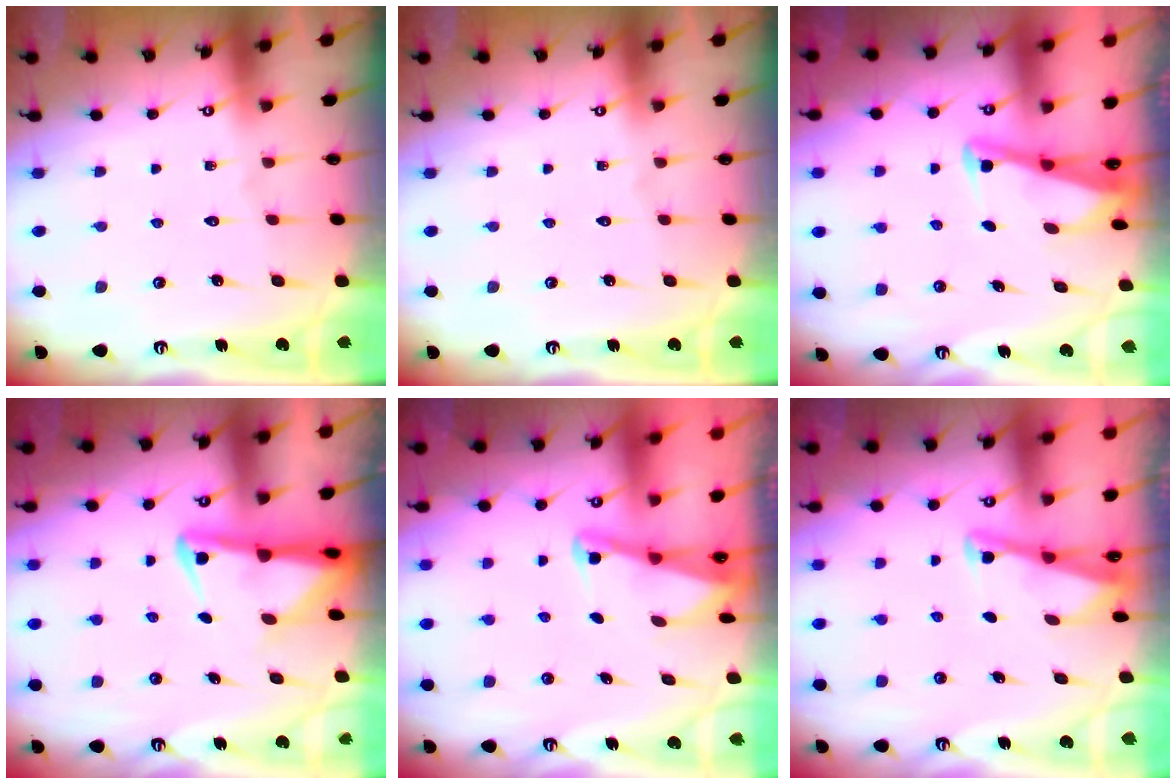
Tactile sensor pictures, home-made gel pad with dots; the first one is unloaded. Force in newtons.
{"total": 0.0}
{"total": 2.7, "press": 2.7, "slide": 0.3}
{"total": 4.4, "press": 4.2, "slide": 1.1}
{"total": 2.1, "press": 2.0, "slide": 0.4}
{"total": 2.8, "press": 2.8, "slide": 0.3}